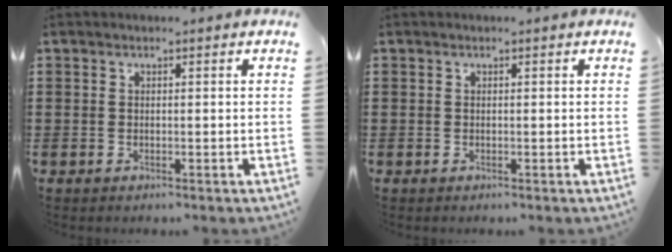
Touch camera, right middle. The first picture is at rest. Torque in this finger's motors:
{"motor_torque": [0.00, 0.01, 0.00, 0.00]}